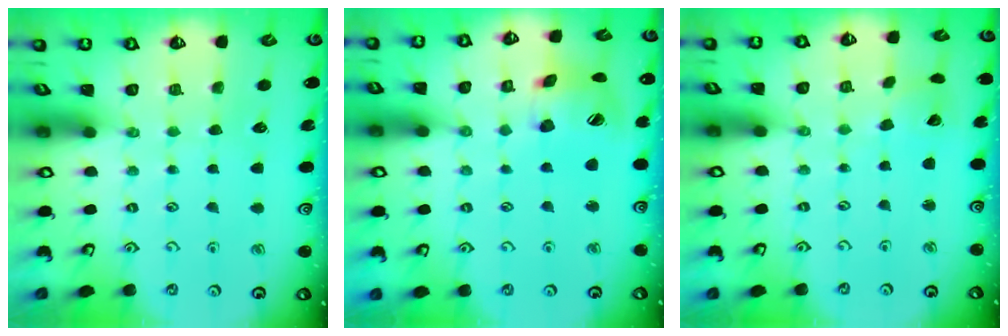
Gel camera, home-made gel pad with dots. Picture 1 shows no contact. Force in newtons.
{"total": 15.8, "press": 15.6, "slide": 2.2}
{"total": 2.2, "press": 2.2, "slide": 0.3}